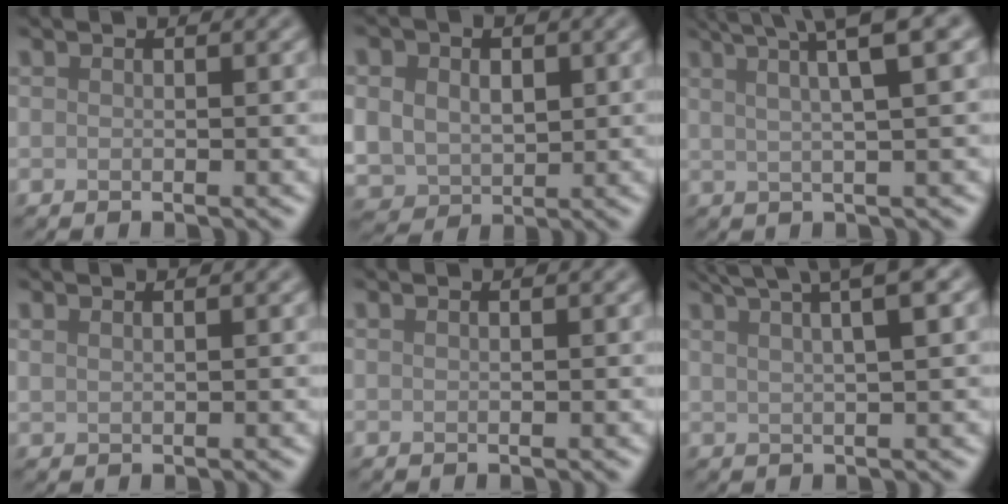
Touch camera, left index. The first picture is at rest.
{"total": 8.3, "force": [1.5, 6.7, 4.6], "torque": [-0.079, 0.017, 0.013]}
{"total": 6.8, "force": [3.6, 1.5, 5.6], "torque": [-0.067, 0.025, 0.039]}
{"total": 1.1, "force": [1.0, 0.3, 0.4], "torque": [-0.009, 0.001, 0.013]}
{"total": 0.8, "force": [0.6, 0.3, 0.5], "torque": [-0.003, 0.001, 0.001]}
{"total": 7.6, "force": [4.9, 2.3, 5.4], "torque": [-0.057, 0.039, 0.040]}